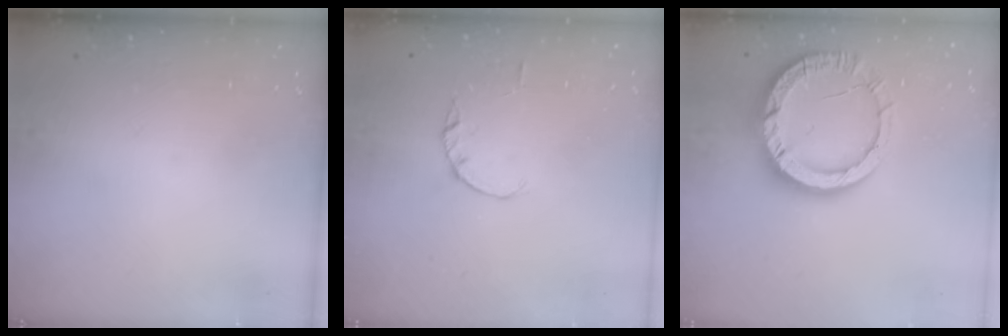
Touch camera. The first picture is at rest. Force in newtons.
{"total": 1.0, "press": 1.0, "slide": 0.2}
{"total": 13.6, "press": 13.5, "slide": 1.4}